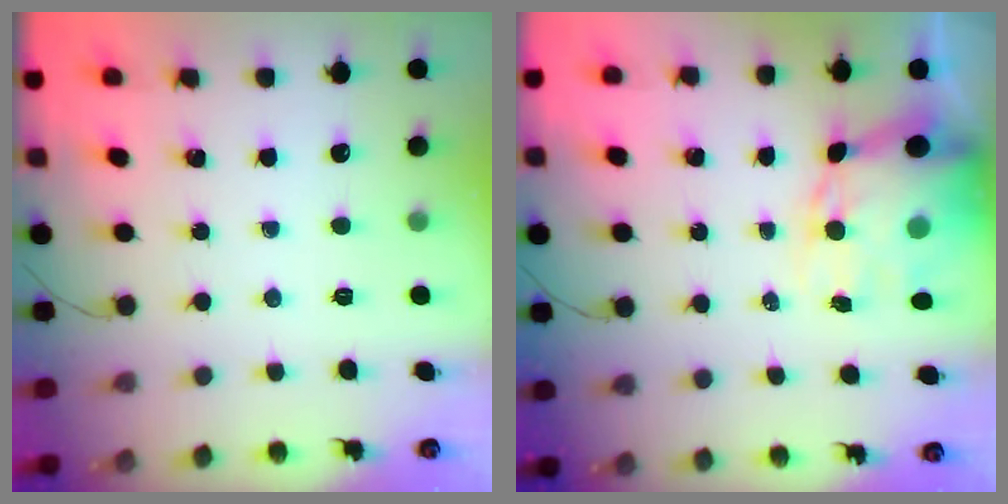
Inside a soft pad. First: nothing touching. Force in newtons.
{"total": 12.5, "press": 12.1, "slide": 3.3}